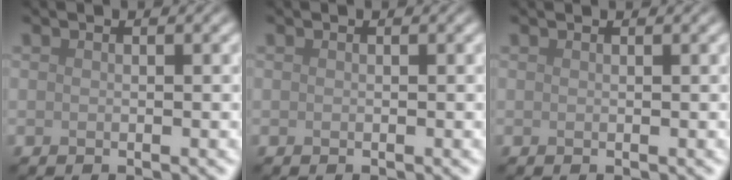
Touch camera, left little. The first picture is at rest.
{"total": 0.0}
{"total": 0.5, "force": [0.5, 0.0, 0.1], "torque": [-0.004, -0.002, 0.005]}